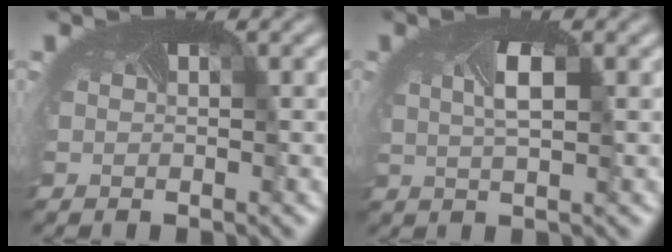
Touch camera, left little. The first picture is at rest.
{"total": 2.5, "force": [0.3, 0.9, 2.3], "torque": [-0.058, -0.001, 0.008]}